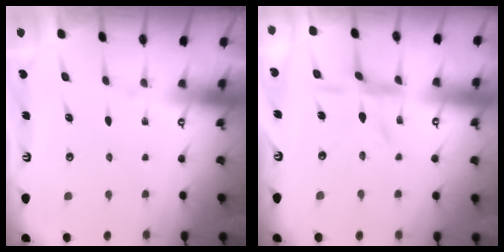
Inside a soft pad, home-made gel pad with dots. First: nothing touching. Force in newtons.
{"total": 5.8, "press": 5.8, "slide": 0.6}